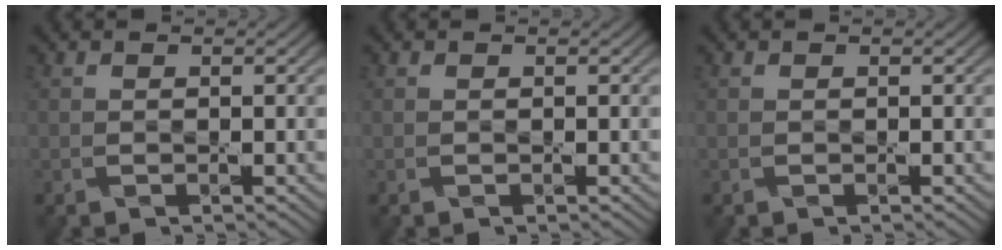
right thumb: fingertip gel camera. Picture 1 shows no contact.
{"total": 0.0}
{"total": 0.0}